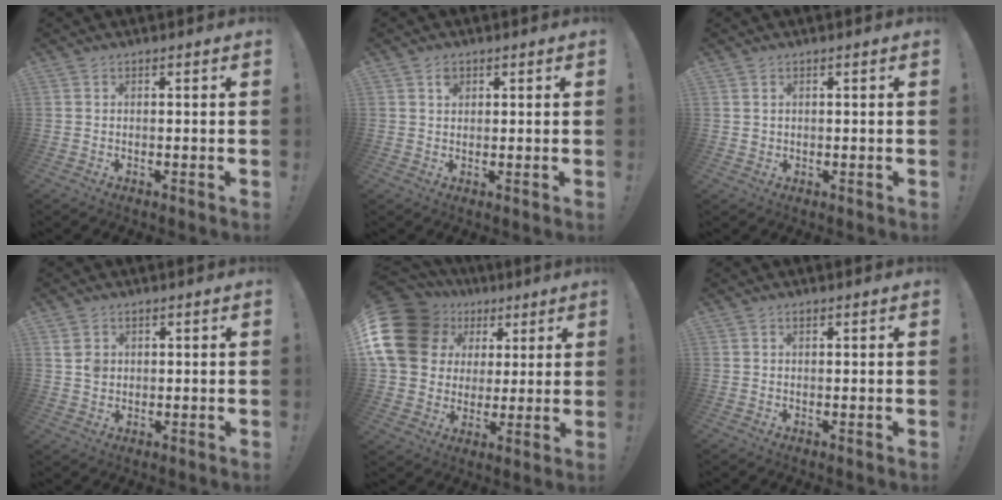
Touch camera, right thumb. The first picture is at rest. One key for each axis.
{"total": 2.0, "fx": 0.9, "fy": 1.6, "fz": 0.8, "tx": -0.002, "ty": -0.004, "tz": 0.014}
{"total": 1.3, "fx": 0.5, "fy": 1.1, "fz": 0.3, "tx": -0.004, "ty": 0.002, "tz": 0.010}
{"total": 3.0, "fx": 1.2, "fy": 2.3, "fz": 1.5, "tx": -0.021, "ty": -0.002, "tz": 0.023}
{"total": 20.7, "fx": 8.3, "fy": 15.9, "fz": 10.3, "tx": -0.173, "ty": -0.037, "tz": 0.185}
{"total": 0.7, "fx": 0.5, "fy": 0.4, "fz": 0.3, "tx": -0.002, "ty": 0.000, "tz": 0.009}